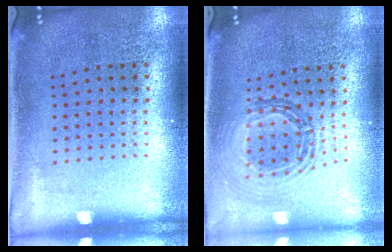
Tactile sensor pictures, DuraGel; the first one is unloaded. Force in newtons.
{"total": 0.9, "press": 0.9, "slide": 0.2}